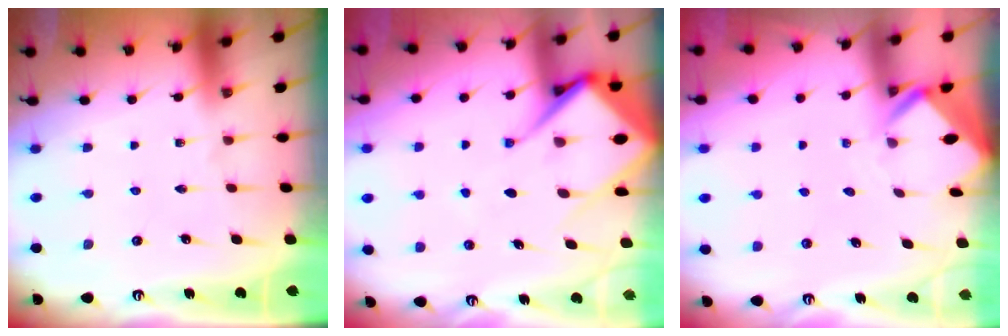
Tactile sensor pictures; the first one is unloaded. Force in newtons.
{"total": 14.6, "press": 14.5, "slide": 1.3}
{"total": 2.8, "press": 2.8, "slide": 0.2}